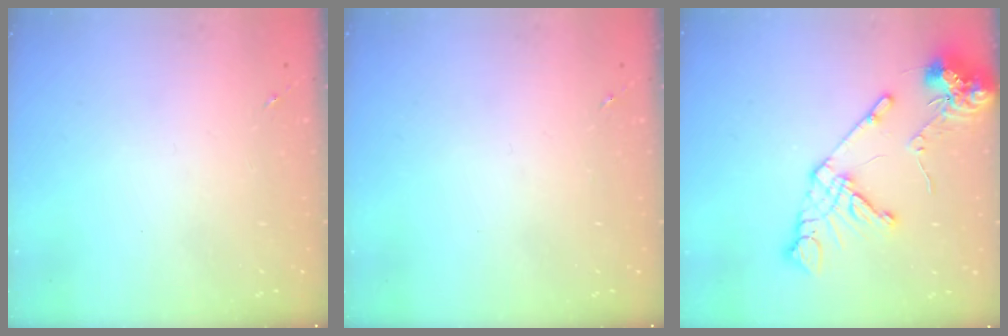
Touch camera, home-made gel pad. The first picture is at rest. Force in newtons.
{"total": 0.0}
{"total": 15.5, "press": 15.3, "slide": 2.3}